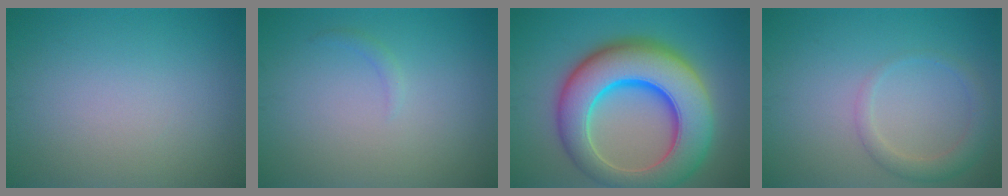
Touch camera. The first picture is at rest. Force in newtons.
{"total": 0.7, "press": 0.7, "slide": 0.1}
{"total": 12.6, "press": 12.6, "slide": 0.4}
{"total": 2.3, "press": 2.3, "slide": 0.2}